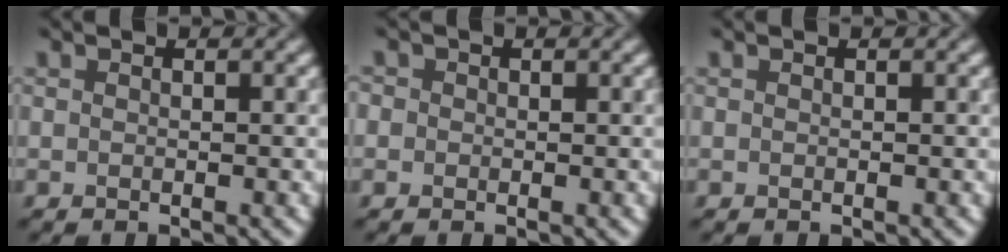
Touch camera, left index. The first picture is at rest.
{"total": 0.9, "force": [0.2, 0.9, 0.1], "torque": [0.005, 0.000, -0.012]}
{"total": 0.0}